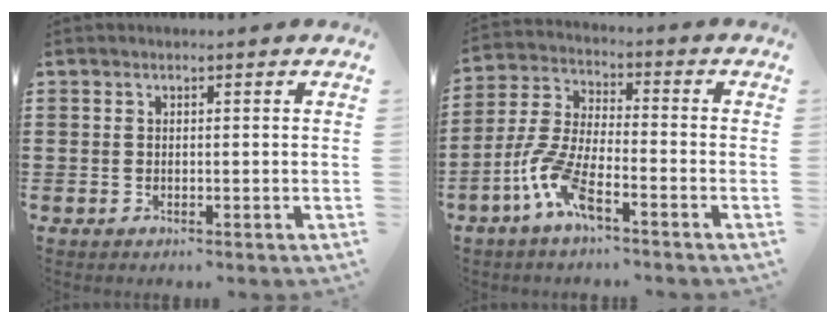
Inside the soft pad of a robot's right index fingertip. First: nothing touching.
{"total": 8.5, "force": [-5.0, 1.9, 6.7], "torque": [-0.172, -0.014, -0.101]}